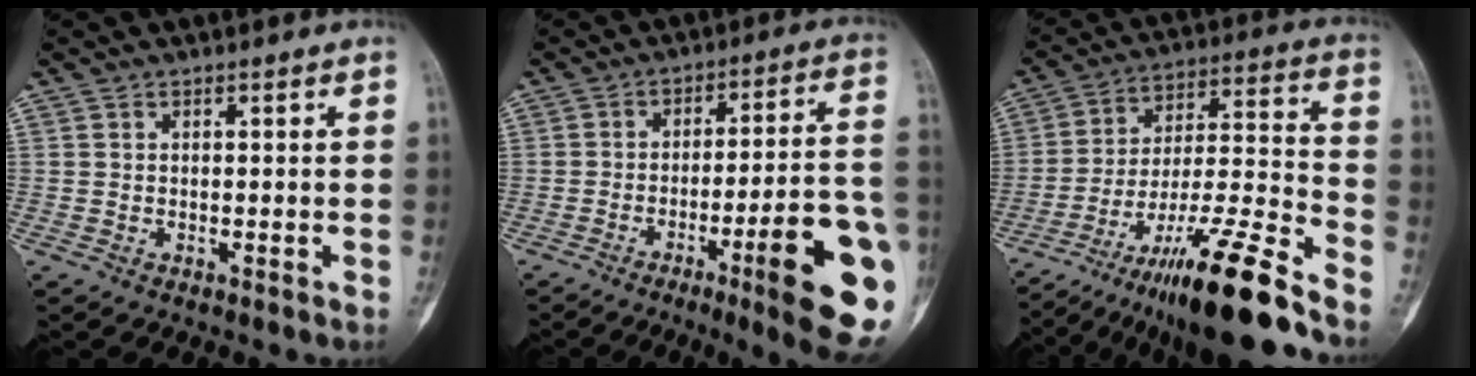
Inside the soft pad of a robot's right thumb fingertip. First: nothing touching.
{"total": 19.4, "force": [-7.4, 2.6, 17.7], "torque": [-0.185, 0.024, -0.101]}
{"total": 21.6, "force": [-16.2, 1.9, 14.2], "torque": [-0.236, 0.074, -0.275]}